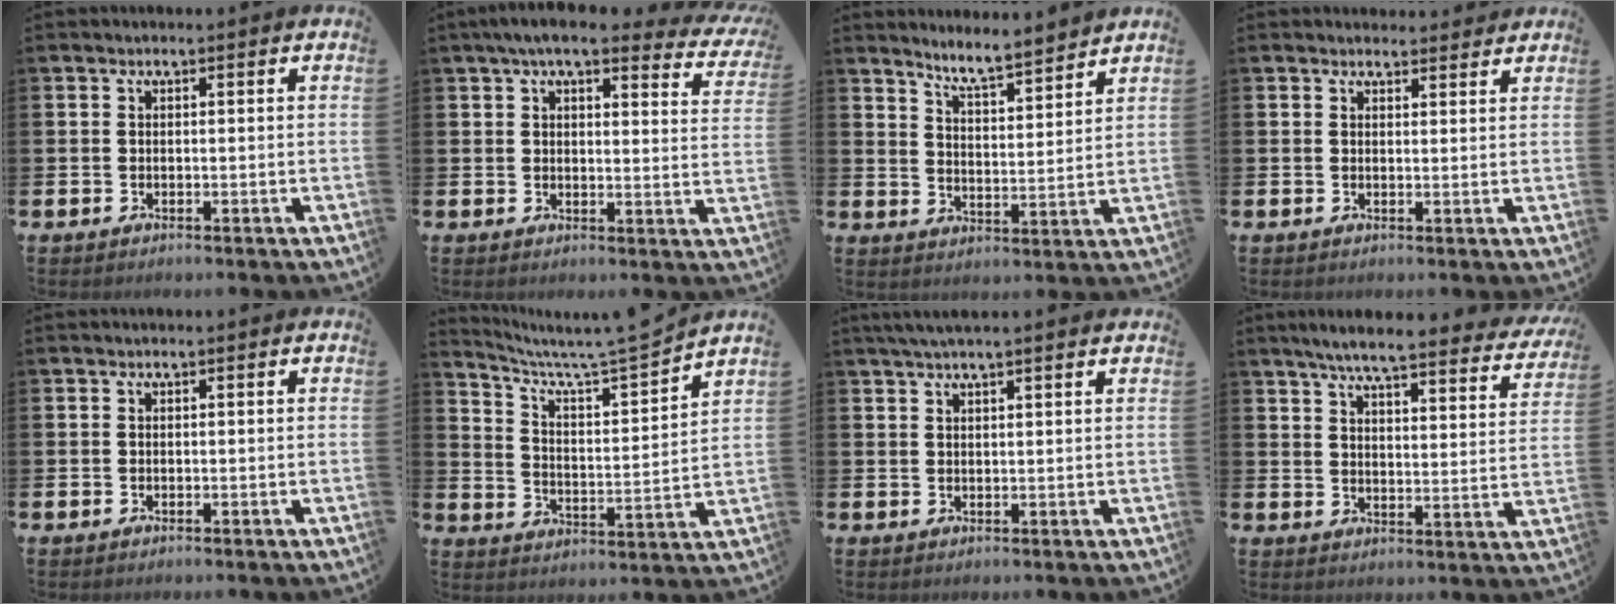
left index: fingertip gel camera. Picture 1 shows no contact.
{"total": 6.2, "force": [5.2, 1.4, 3.1], "torque": [-0.055, -0.020, 0.088]}
{"total": 6.1, "force": [5.9, 0.1, 1.2], "torque": [-0.040, -0.042, 0.104]}
{"total": 2.1, "force": [2.1, 0.6, -0.1], "torque": [0.009, -0.010, 0.036]}
{"total": 0.0}
{"total": 7.5, "force": [7.0, 0.2, 2.8], "torque": [-0.078, -0.060, 0.113]}
{"total": 2.7, "force": [2.3, 0.0, 1.4], "torque": [-0.028, -0.001, 0.042]}
{"total": 6.4, "force": [5.7, 0.5, 2.9], "torque": [-0.071, -0.037, 0.093]}